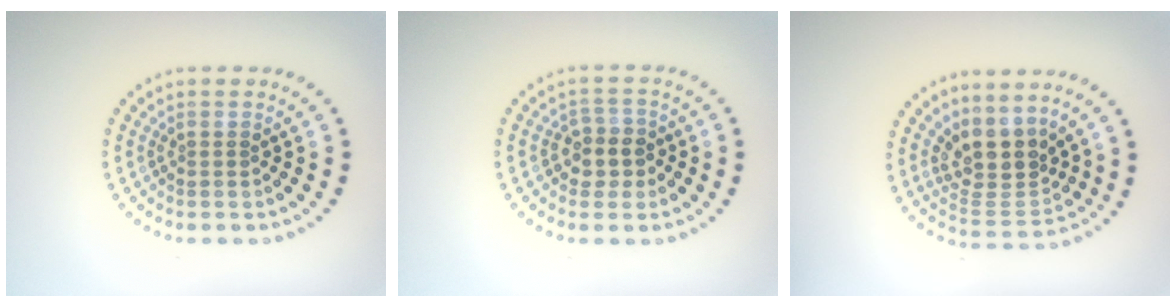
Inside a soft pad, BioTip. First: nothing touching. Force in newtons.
{"total": 2.5, "press": 2.3, "slide": 0.9}
{"total": 4.1, "press": 3.5, "slide": 2.2}